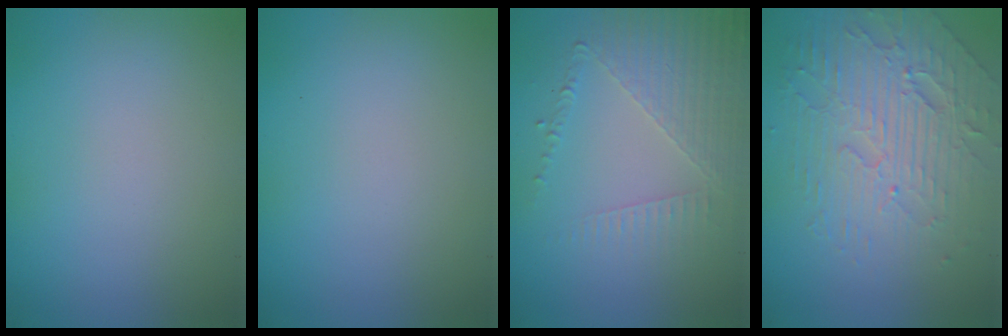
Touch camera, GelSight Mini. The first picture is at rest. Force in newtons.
{"total": 0.0}
{"total": 5.2, "press": 3.1, "slide": 4.2}
{"total": 5.0, "press": 4.2, "slide": 2.8}